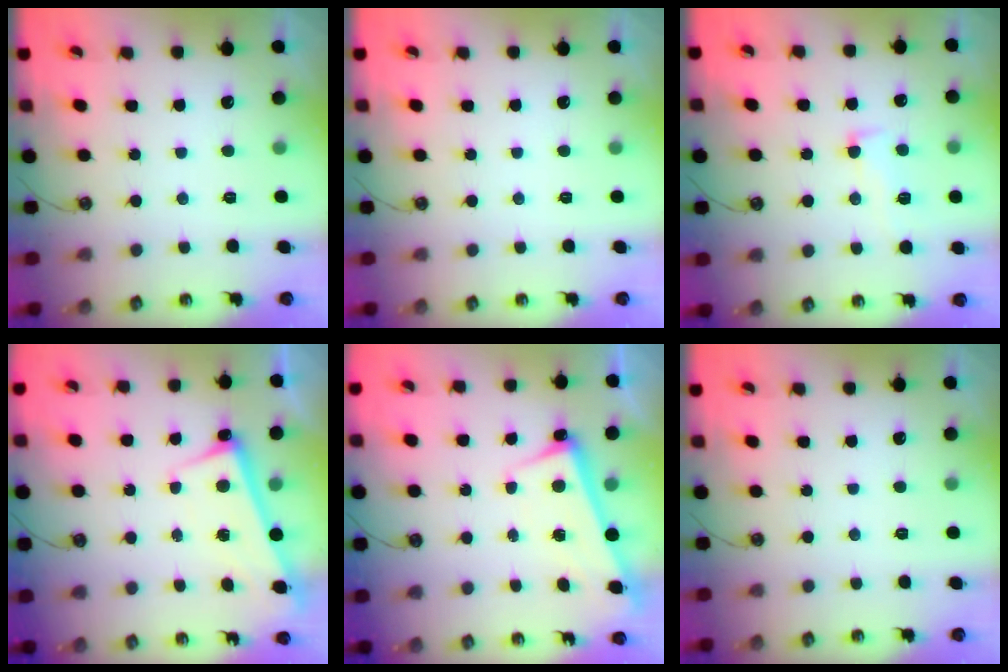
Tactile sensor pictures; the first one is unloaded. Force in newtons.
{"total": 0.0}
{"total": 1.7, "press": 1.4, "slide": 1.1}
{"total": 2.8, "press": 2.8, "slide": 0.5}
{"total": 2.5, "press": 2.4, "slide": 0.6}
{"total": 0.0}